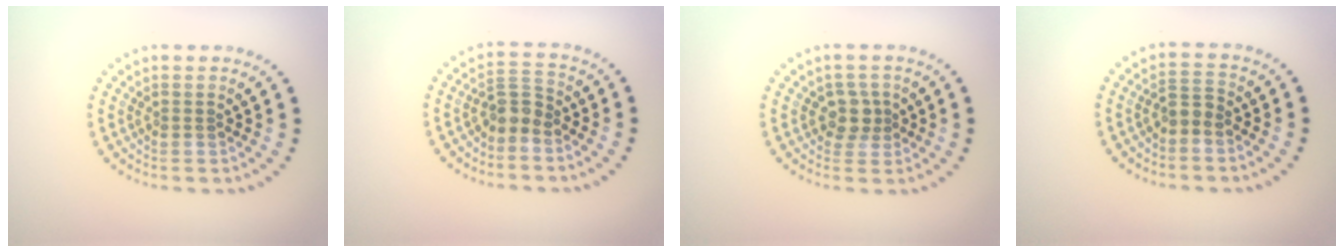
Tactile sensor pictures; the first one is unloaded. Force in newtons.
{"total": 2.2, "press": 1.8, "slide": 1.1}
{"total": 2.1, "press": 1.8, "slide": 1.2}
{"total": 1.6, "press": 1.4, "slide": 0.8}